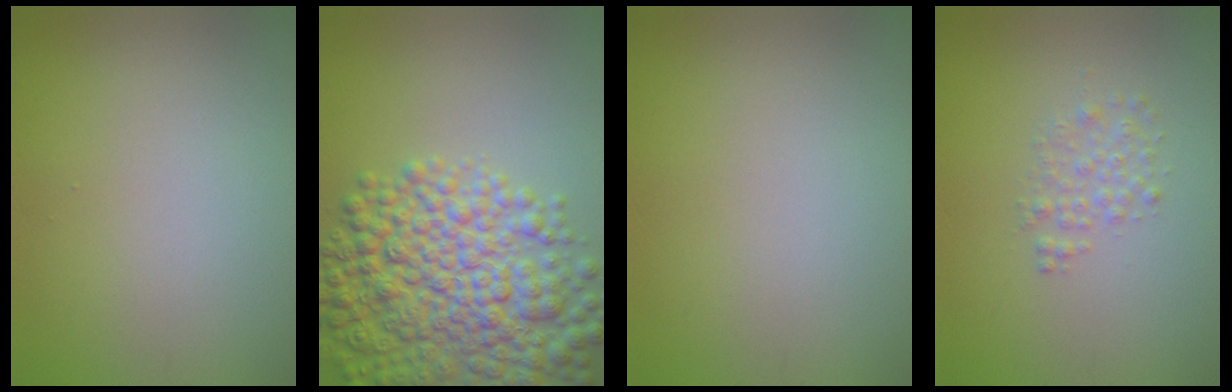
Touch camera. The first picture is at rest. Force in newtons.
{"total": 9.6, "press": 9.6, "slide": 0.3}
{"total": 0.0}
{"total": 1.6, "press": 1.6, "slide": 0.0}